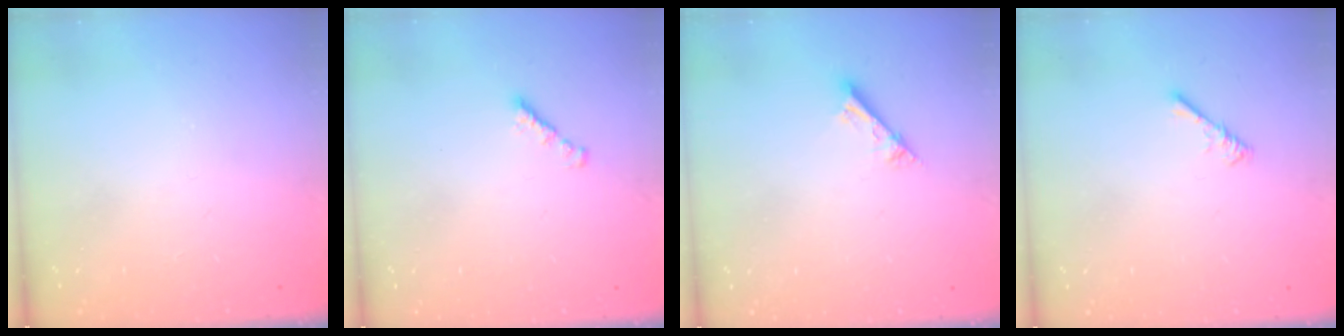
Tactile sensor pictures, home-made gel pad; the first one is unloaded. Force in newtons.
{"total": 1.0, "press": 0.8, "slide": 0.5}
{"total": 2.6, "press": 2.6, "slide": 0.2}
{"total": 0.9, "press": 0.9, "slide": 0.3}